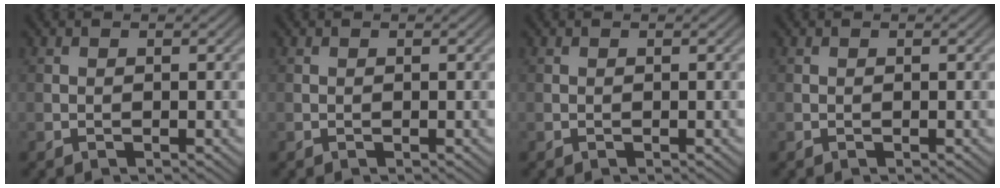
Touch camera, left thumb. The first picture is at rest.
{"total": 0.0}
{"total": 0.0}
{"total": 0.0}